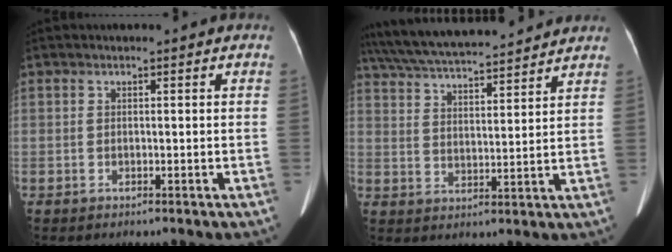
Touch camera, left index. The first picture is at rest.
{"total": 18.6, "force": [16.8, 2.0, 7.7], "torque": [-0.138, 0.035, 0.262]}